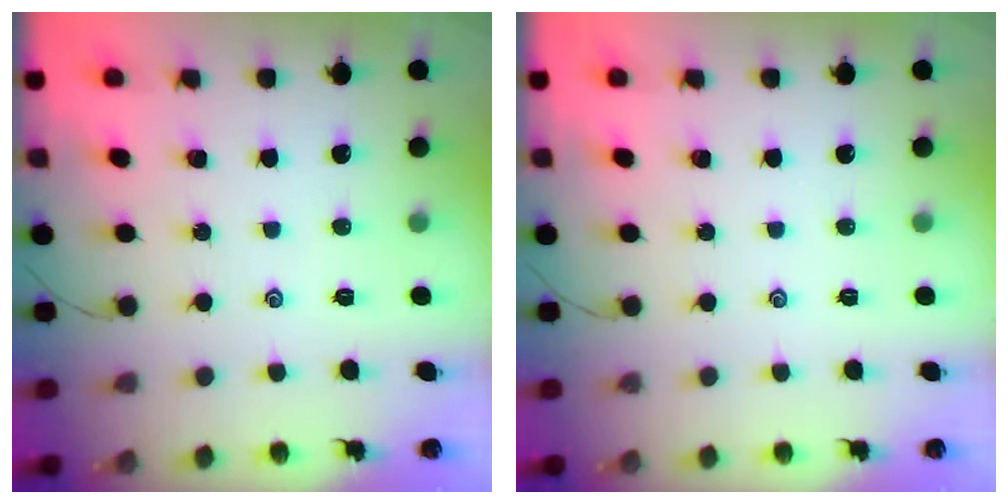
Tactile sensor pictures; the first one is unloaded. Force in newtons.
{"total": 0.0}